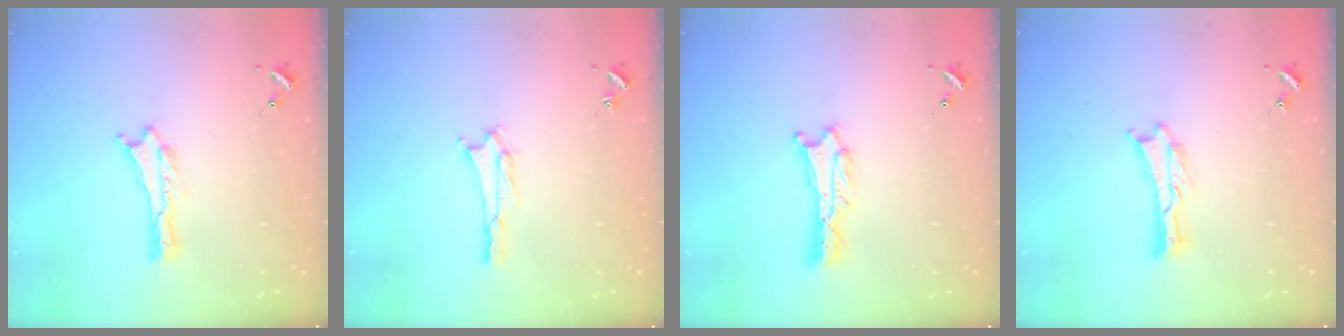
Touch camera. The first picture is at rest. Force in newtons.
{"total": 1.5, "press": 1.5, "slide": 0.3}
{"total": 0.7, "press": 0.7, "slide": 0.1}
{"total": 0.0}